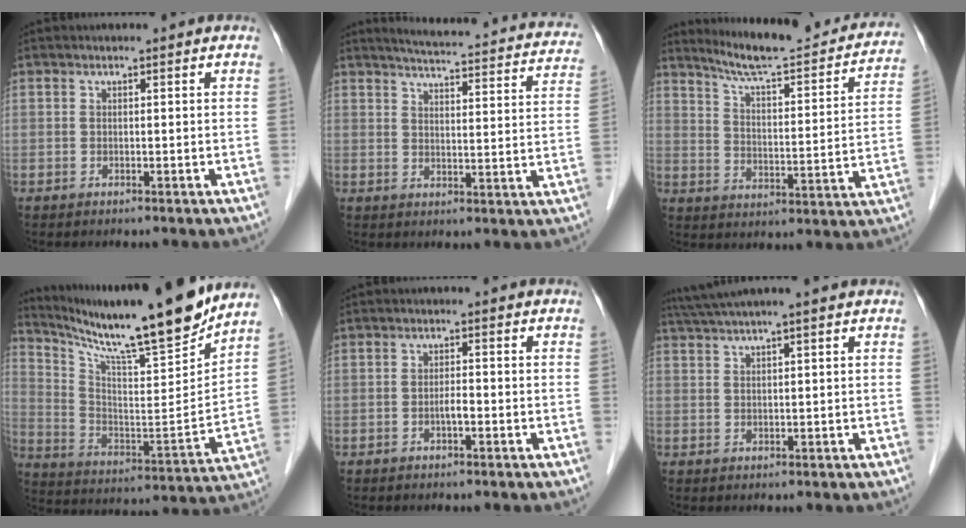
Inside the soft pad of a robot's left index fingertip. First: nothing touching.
{"total": 22.1, "force": [20.2, 3.3, 8.2], "torque": [-0.105, -0.033, 0.229]}
{"total": 19.9, "force": [18.1, 2.1, 8.1], "torque": [-0.115, -0.031, 0.239]}
{"total": 21.2, "force": [18.2, 0.1, 10.9], "torque": [-0.191, -0.041, 0.292]}
{"total": 1.6, "force": [-0.9, 0.2, 1.3], "torque": [-0.023, -0.001, -0.015]}
{"total": 6.2, "force": [5.1, -1.3, 3.3], "torque": [-0.055, 0.027, 0.085]}